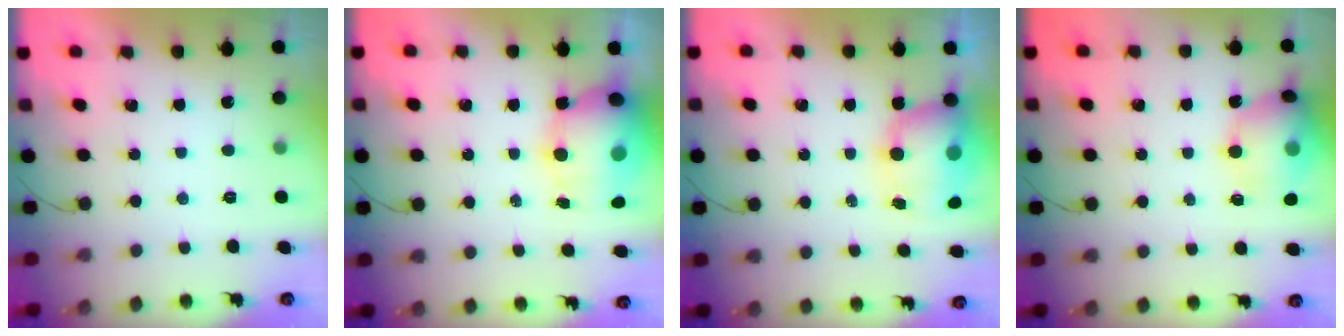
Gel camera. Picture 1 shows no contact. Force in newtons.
{"total": 12.4, "press": 12.1, "slide": 2.8}
{"total": 8.9, "press": 8.7, "slide": 1.7}
{"total": 14.4, "press": 14.1, "slide": 2.6}